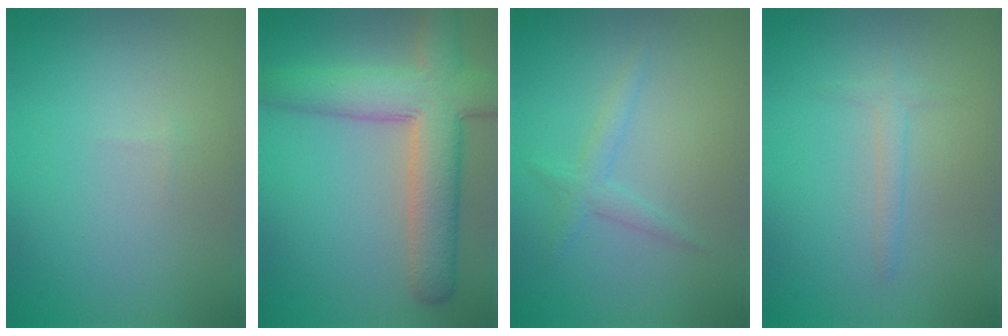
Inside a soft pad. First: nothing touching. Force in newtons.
{"total": 8.4, "press": 8.4, "slide": 0.6}
{"total": 1.6, "press": 1.6, "slide": 0.1}
{"total": 1.1, "press": 1.1, "slide": 0.1}